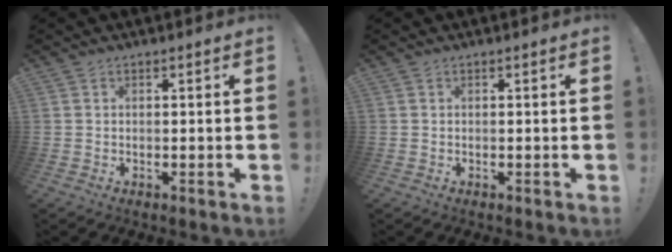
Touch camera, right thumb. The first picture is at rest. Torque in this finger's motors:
{"motor_torque": [-0.03, 0.02, -0.04, 0.04, 0.00]}